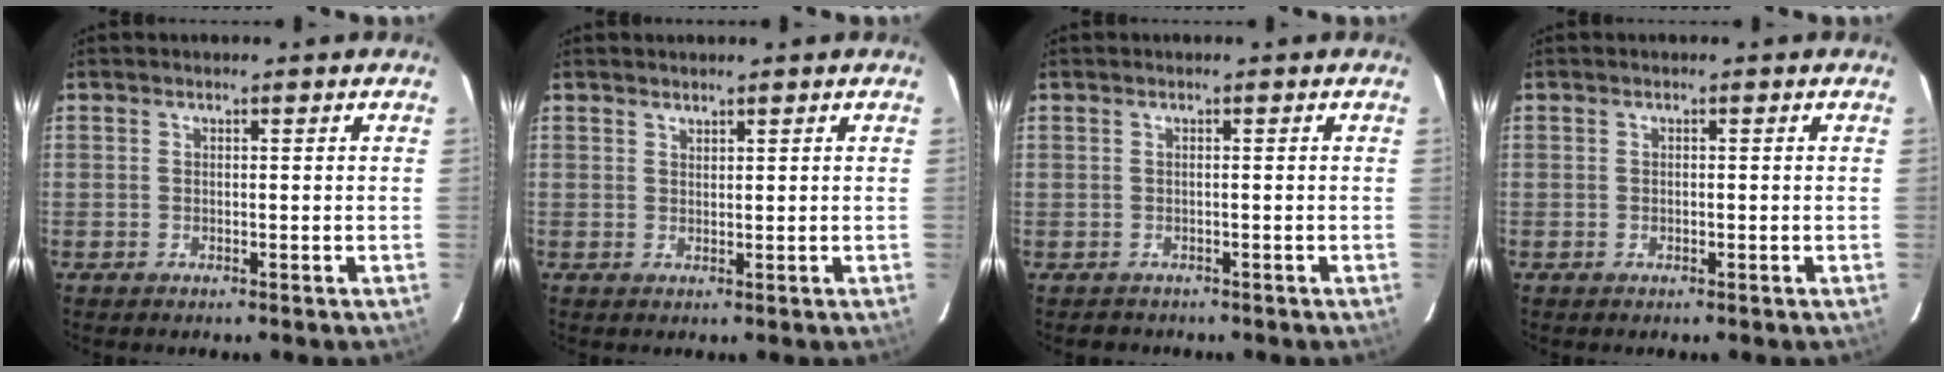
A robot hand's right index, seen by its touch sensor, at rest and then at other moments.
{"total": 1.0, "force": [0.9, 0.3, 0.1], "torque": [-0.003, 0.001, 0.018]}
{"total": 1.7, "force": [-1.1, 1.4, -0.1], "torque": [0.001, 0.006, -0.012]}
{"total": 0.0}